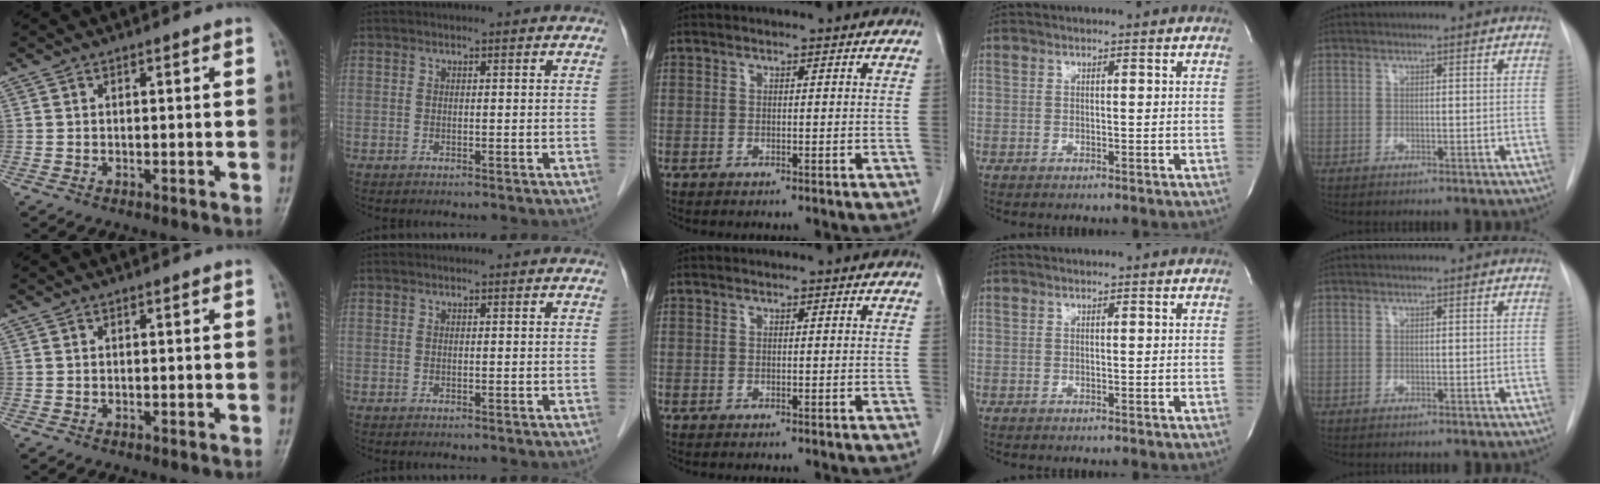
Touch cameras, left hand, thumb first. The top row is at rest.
{}